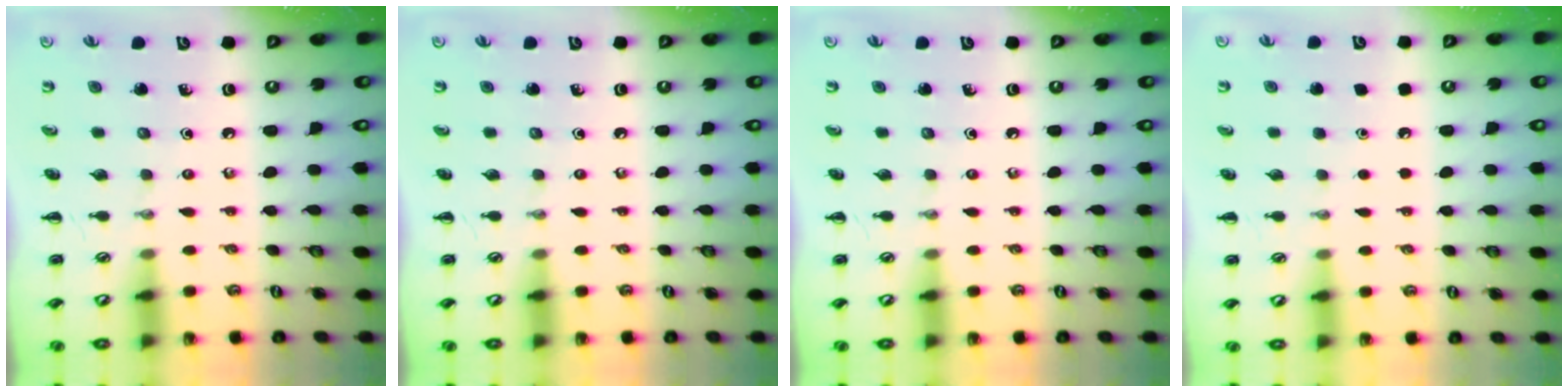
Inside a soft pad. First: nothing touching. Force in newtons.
{"total": 0.0}
{"total": 0.0}
{"total": 1.7, "press": 1.7, "slide": 0.1}